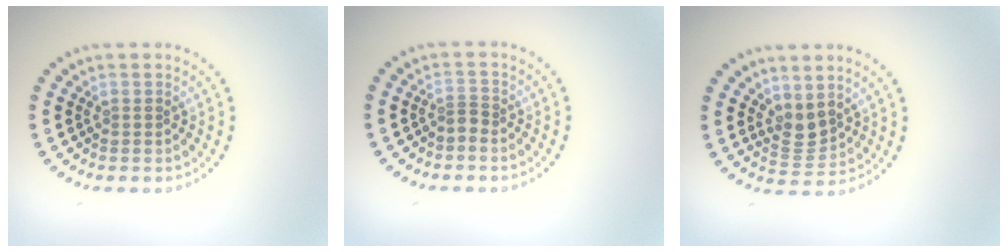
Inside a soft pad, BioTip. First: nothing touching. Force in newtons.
{"total": 0.8, "press": 0.4, "slide": 0.7}
{"total": 2.2, "press": 1.7, "slide": 1.4}